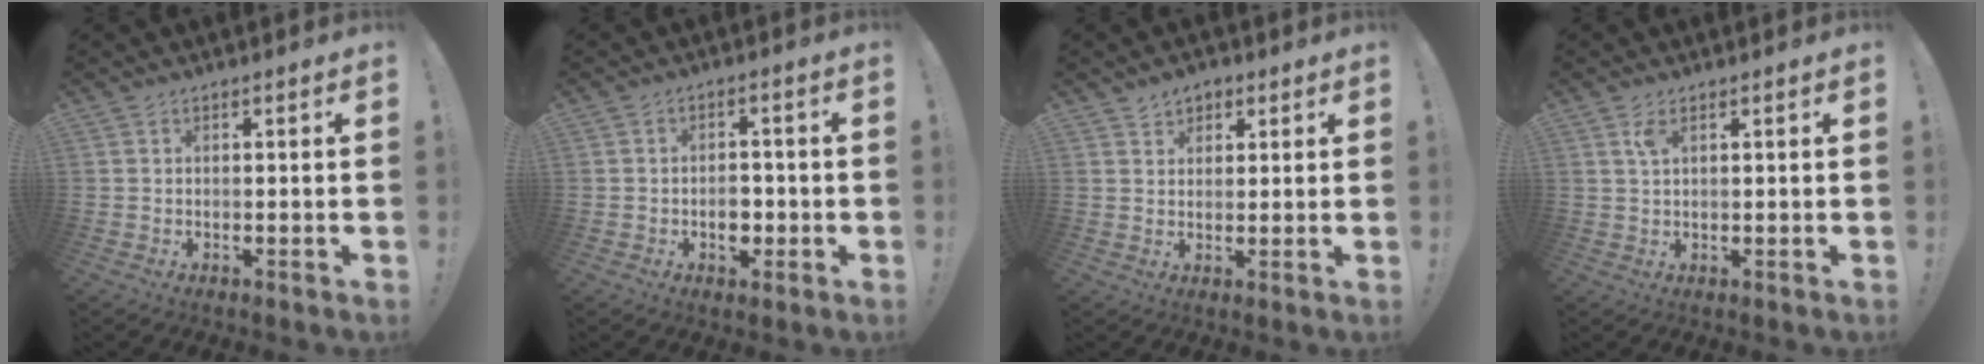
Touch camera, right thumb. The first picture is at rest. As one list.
[{"total": 5.6, "force": [-1.7, 4.2, 3.3], "torque": [-0.037, 0.009, -0.029]}, {"total": 3.6, "force": [2.2, 2.8, 0.7], "torque": [-0.001, -0.009, 0.038]}, {"total": 2.8, "force": [1.3, 0.9, 2.2], "torque": [-0.032, -0.004, 0.019]}]